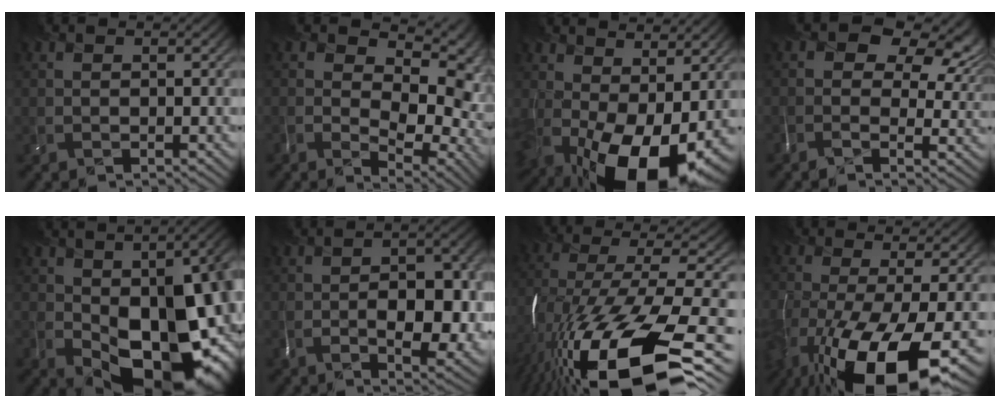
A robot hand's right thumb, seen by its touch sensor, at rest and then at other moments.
{"total": 9.9, "force": [-0.4, 6.2, 7.7], "torque": [-0.113, -0.024, 0.018]}
{"total": 16.2, "force": [-1.6, 9.5, 13.1], "torque": [-0.204, -0.050, 0.028]}
{"total": 10.4, "force": [2.9, 6.7, 7.5], "torque": [-0.118, 0.004, 0.054]}
{"total": 19.0, "force": [-4.7, 10.4, 15.2], "torque": [-0.183, -0.047, -0.025]}
{"total": 8.0, "force": [-2.3, 3.1, 7.0], "torque": [-0.103, -0.014, -0.026]}
{"total": 18.2, "force": [-8.6, 6.4, 14.7], "torque": [-0.299, -0.024, -0.147]}
{"total": 17.7, "force": [-8.9, 5.6, 14.1], "torque": [-0.278, -0.047, -0.133]}